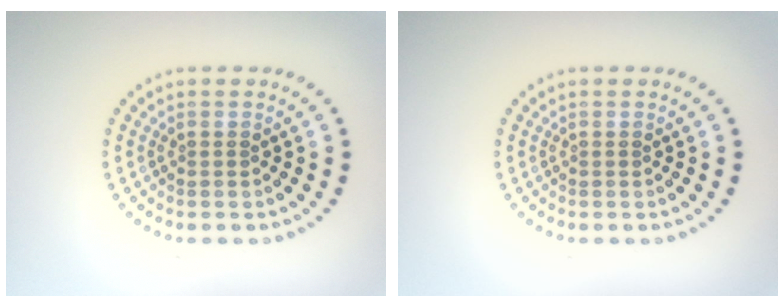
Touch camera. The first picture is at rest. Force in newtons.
{"total": 0.0}